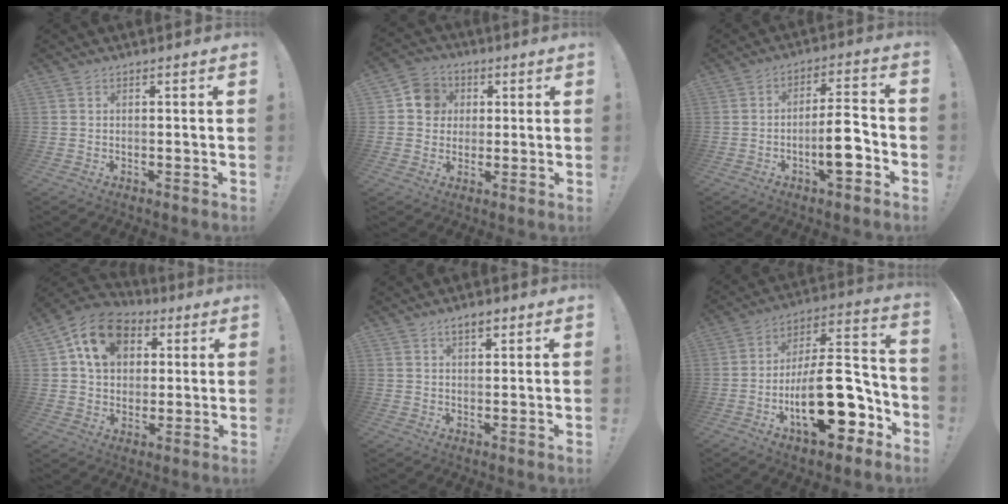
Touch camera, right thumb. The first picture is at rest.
{"total": 8.8, "force": [1.6, 8.2, 2.7], "torque": [-0.035, 0.005, 0.035]}
{"total": 10.6, "force": [-4.0, 3.1, 9.3], "torque": [-0.149, 0.015, -0.071]}
{"total": 15.0, "force": [5.5, 11.4, 8.0], "torque": [-0.118, -0.010, 0.107]}
{"total": 3.7, "force": [2.3, 1.5, 2.4], "torque": [-0.042, -0.004, 0.039]}
{"total": 25.3, "force": [-9.0, 11.3, 20.8], "torque": [-0.334, 0.063, -0.135]}